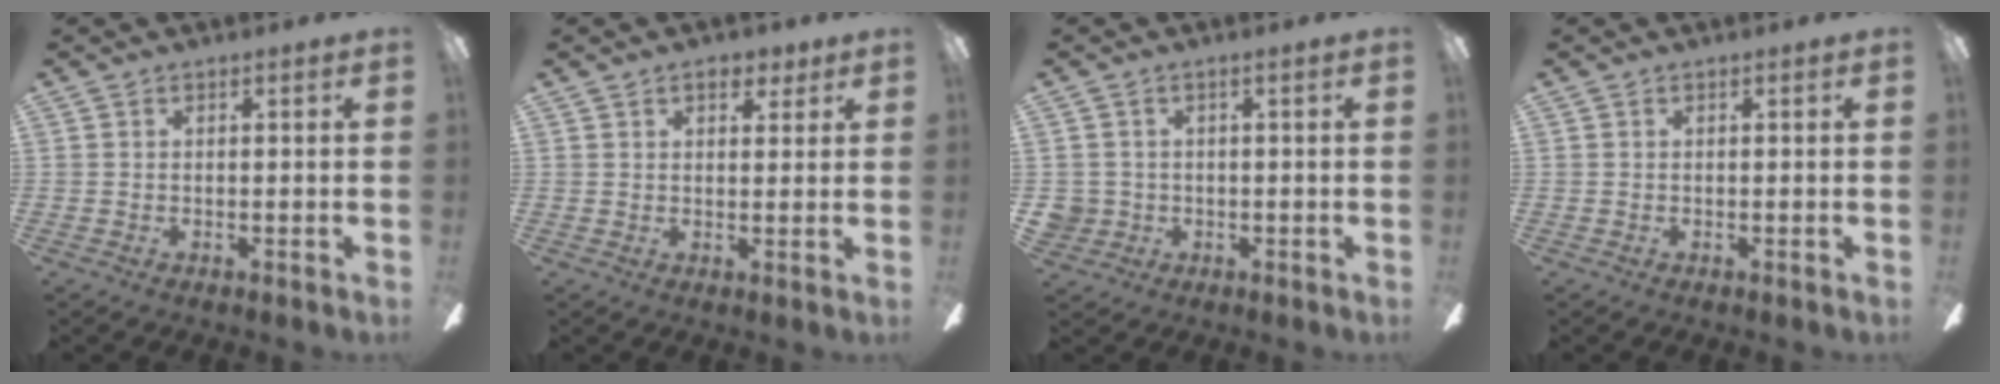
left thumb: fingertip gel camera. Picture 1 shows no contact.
{"total": 4.0, "force": [2.7, 2.2, 2.1], "torque": [-0.013, -0.009, 0.043]}
{"total": 3.0, "force": [-0.1, 3.0, 0.3], "torque": [-0.021, 0.003, -0.004]}
{"total": 0.0}